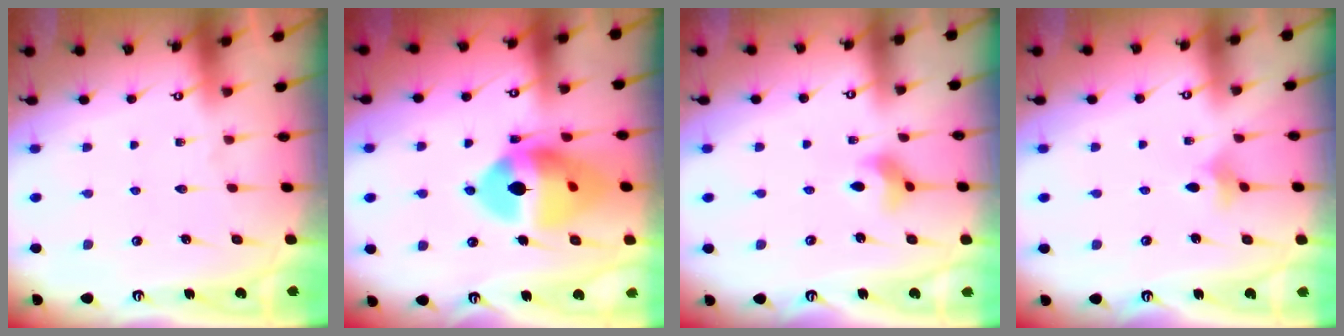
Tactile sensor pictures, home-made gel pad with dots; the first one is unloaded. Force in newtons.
{"total": 16.0, "press": 14.8, "slide": 6.1}
{"total": 4.6, "press": 4.6, "slide": 0.7}
{"total": 4.0, "press": 4.0, "slide": 0.7}